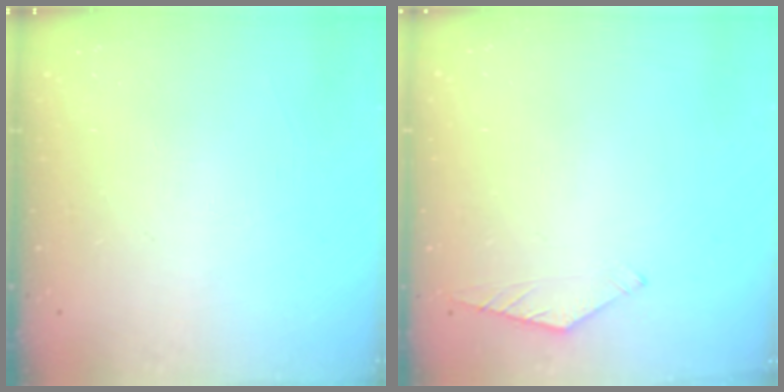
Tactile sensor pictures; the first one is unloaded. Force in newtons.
{"total": 4.2, "press": 4.1, "slide": 0.6}